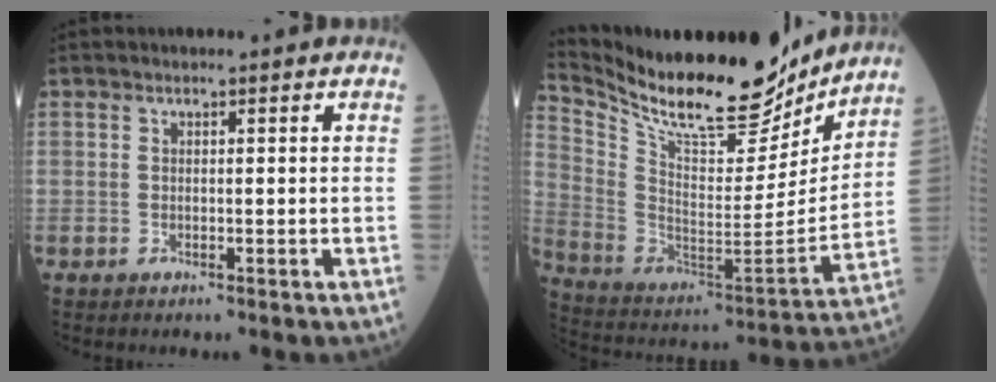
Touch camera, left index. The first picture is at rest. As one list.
[{"total": 23.5, "force": [20.4, 5.2, 10.5], "torque": [-0.200, -0.028, 0.331]}]